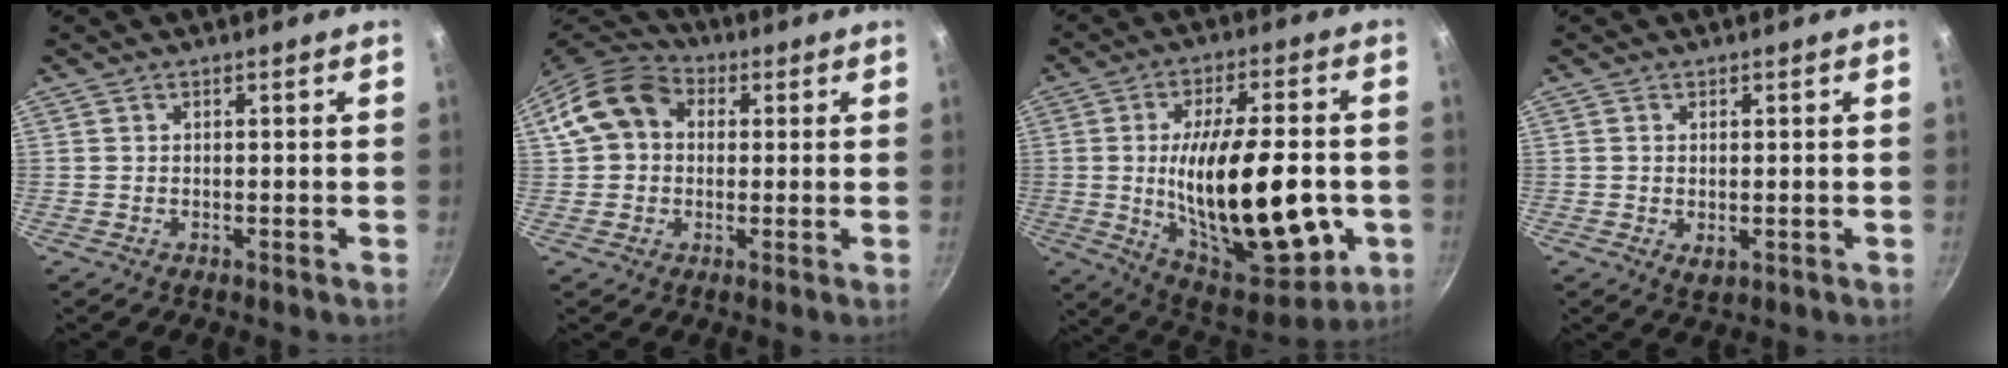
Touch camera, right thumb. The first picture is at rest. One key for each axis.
{"total": 11.5, "fx": 2.2, "fy": 9.1, "fz": 6.7, "tx": -0.096, "ty": 0.026, "tz": 0.022}
{"total": 26.0, "fx": -3.2, "fy": 11.1, "fz": 23.3, "tx": -0.351, "ty": -0.001, "tz": -0.035}
{"total": 2.2, "fx": -0.1, "fy": 1.3, "fz": 1.8, "tx": -0.028, "ty": -0.007, "tz": 0.001}